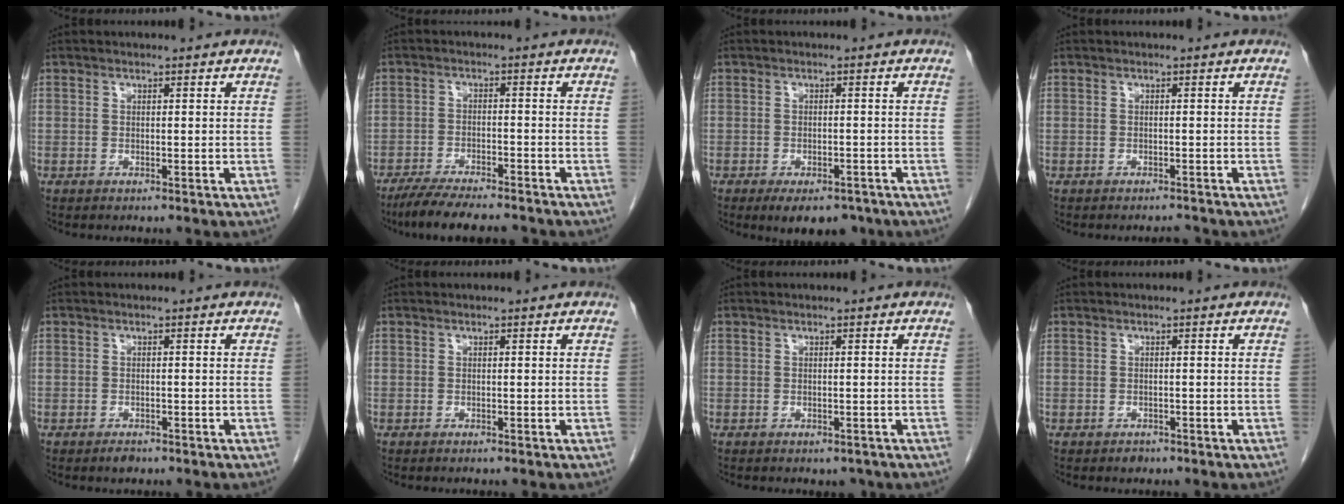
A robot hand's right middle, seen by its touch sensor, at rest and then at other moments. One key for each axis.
{"total": 10.4, "fx": -9.0, "fy": 1.4, "fz": 5.0, "tx": -0.076, "ty": -0.017, "tz": -0.141}
{"total": 7.1, "fx": -5.2, "fy": 3.2, "fz": 3.6, "tx": -0.043, "ty": -0.001, "tz": -0.073}
{"total": 1.1, "fx": -1.1, "fy": 0.1, "fz": 0.1, "tx": -0.006, "ty": -0.005, "tz": -0.011}
{"total": 1.2, "fx": -0.9, "fy": 0.5, "fz": 0.6, "tx": -0.010, "ty": -0.001, "tz": -0.011}
{"total": 0.0}
{"total": 1.2, "fx": -0.9, "fy": 0.7, "fz": 0.4, "tx": -0.005, "ty": -0.001, "tz": -0.008}
{"total": 0.9, "fx": -0.7, "fy": 0.6, "fz": 0.2, "tx": -0.006, "ty": 0.001, "tz": -0.009}